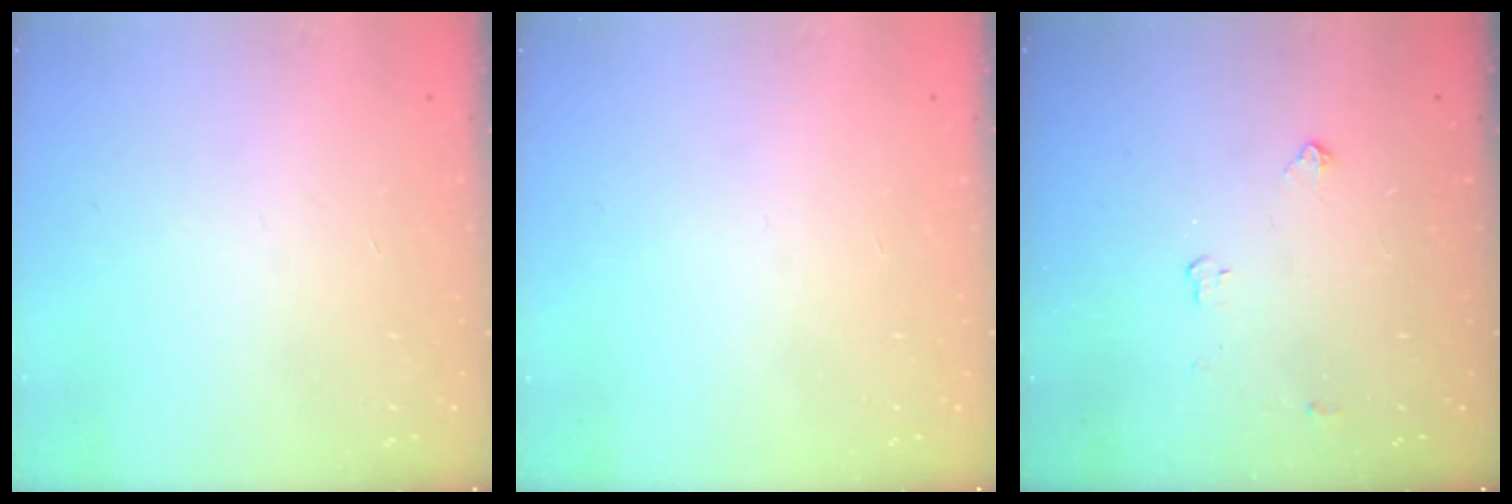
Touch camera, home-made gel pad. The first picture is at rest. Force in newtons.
{"total": 0.0}
{"total": 2.8, "press": 2.8, "slide": 0.4}